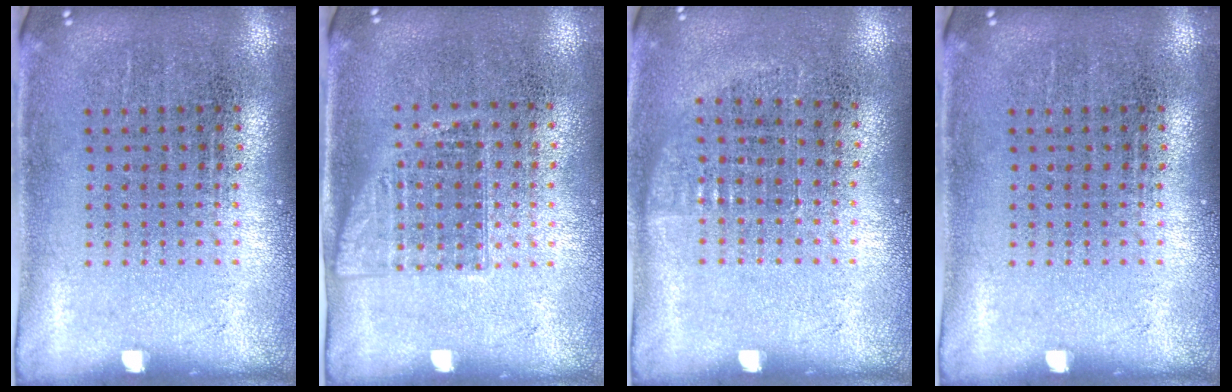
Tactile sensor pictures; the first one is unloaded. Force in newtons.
{"total": 1.1, "press": 0.9, "slide": 0.6}
{"total": 0.7, "press": 0.6, "slide": 0.3}
{"total": 0.0}